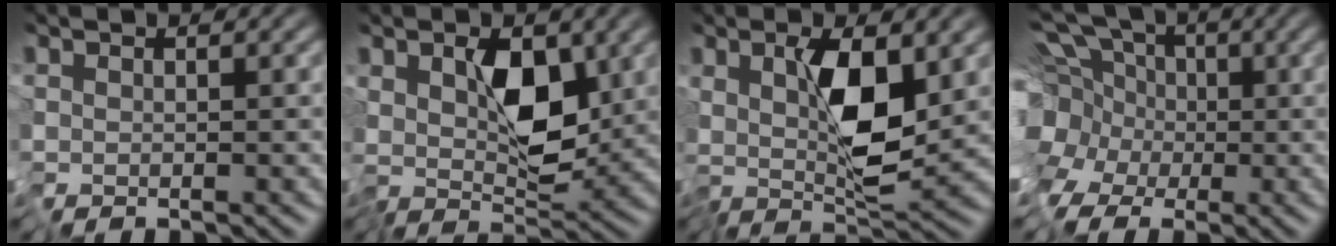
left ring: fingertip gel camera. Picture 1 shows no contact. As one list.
[{"total": 5.0, "force": [0.7, 2.4, 4.3], "torque": [-0.068, -0.020, 0.016]}, {"total": 5.1, "force": [0.9, 1.2, 4.9], "torque": [-0.085, -0.012, 0.019]}, {"total": 11.3, "force": [-0.7, 8.9, 6.9], "torque": [-0.153, 0.029, -0.044]}]